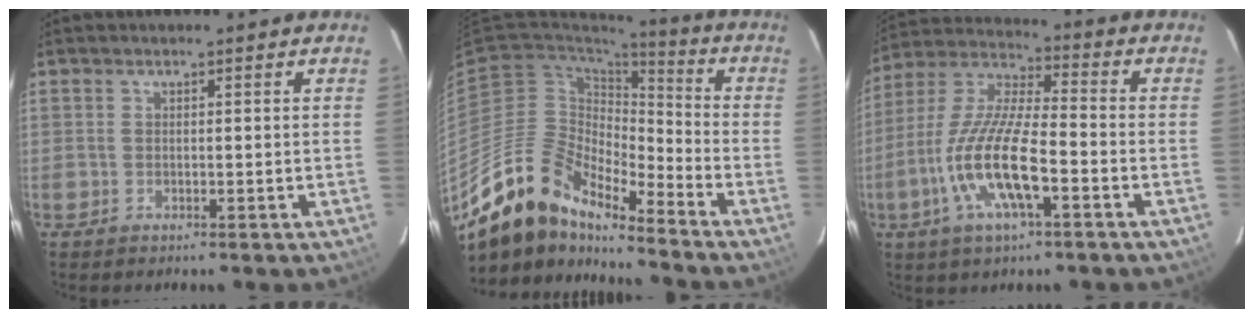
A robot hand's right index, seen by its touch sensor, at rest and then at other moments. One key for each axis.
{"total": 17.2, "fx": -15.0, "fy": 5.1, "fz": 6.8, "tx": -0.121, "ty": 0.000, "tz": -0.285}
{"total": 15.4, "fx": -5.8, "fy": 4.0, "fz": 13.7, "tx": -0.286, "ty": -0.012, "tz": -0.115}